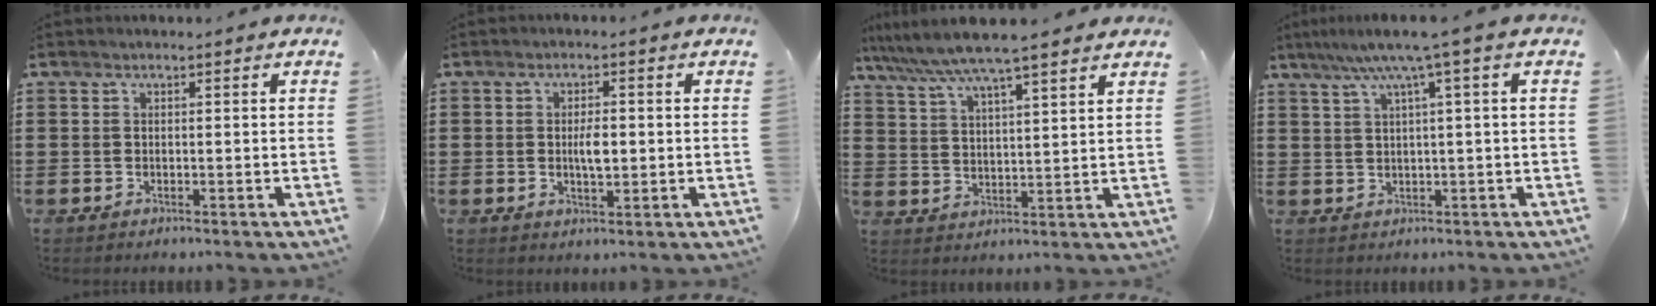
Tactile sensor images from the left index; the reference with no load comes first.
{"total": 3.5, "force": [0.0, 1.4, 3.2], "torque": [-0.054, -0.001, -0.003]}
{"total": 6.5, "force": [5.6, 0.1, 3.2], "torque": [-0.084, -0.023, 0.095]}
{"total": 5.2, "force": [2.2, -0.5, 4.7], "torque": [-0.096, -0.004, 0.033]}